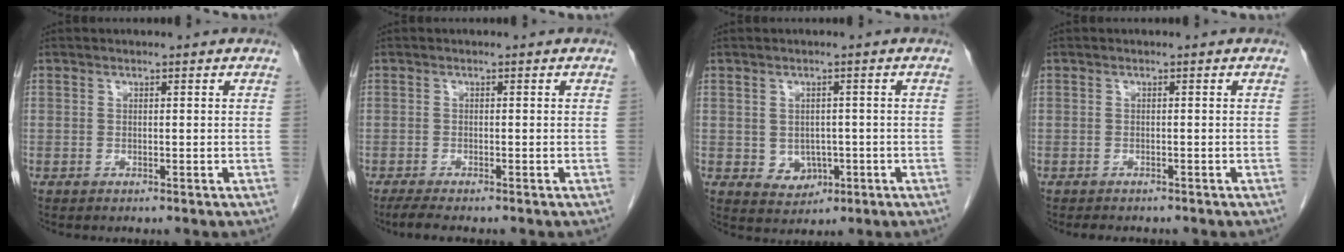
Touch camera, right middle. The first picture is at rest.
{"total": 3.1, "force": [-2.5, 0.2, 1.8], "torque": [-0.039, -0.011, -0.040]}
{"total": 3.7, "force": [-0.7, 3.1, 2.0], "torque": [-0.027, 0.000, 0.003]}
{"total": 3.2, "force": [-2.7, 1.1, 1.2], "torque": [-0.023, -0.008, -0.031]}